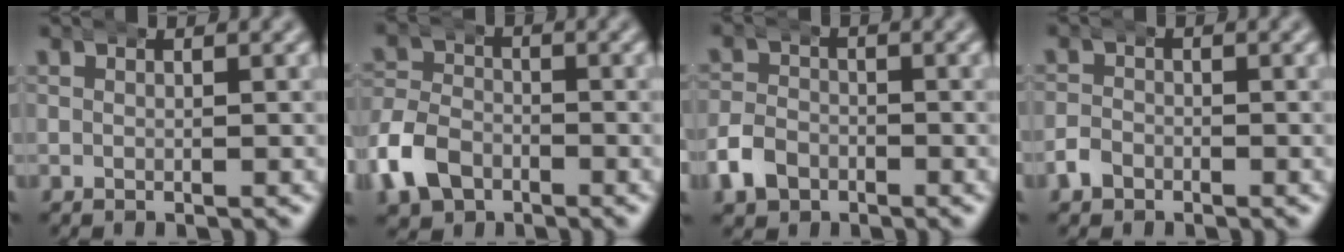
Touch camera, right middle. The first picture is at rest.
{"total": 5.2, "force": [-2.3, 4.1, 2.1], "torque": [-0.058, -0.008, -0.043]}
{"total": 3.4, "force": [-1.7, 2.7, 1.2], "torque": [-0.030, 0.003, -0.037]}
{"total": 1.8, "force": [-1.1, 1.3, 0.4], "torque": [-0.011, 0.004, -0.026]}